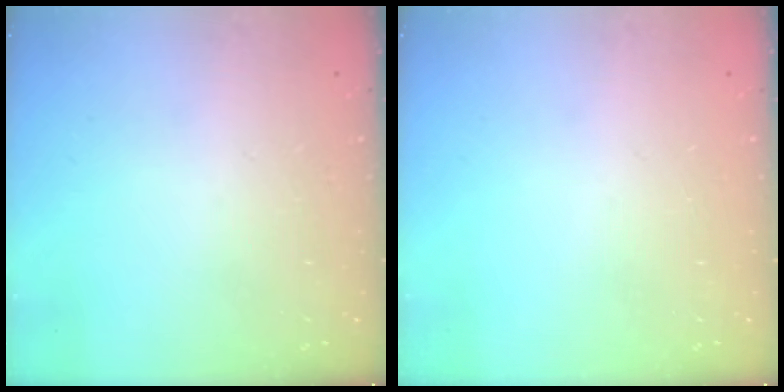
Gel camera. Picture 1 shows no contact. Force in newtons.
{"total": 0.0}